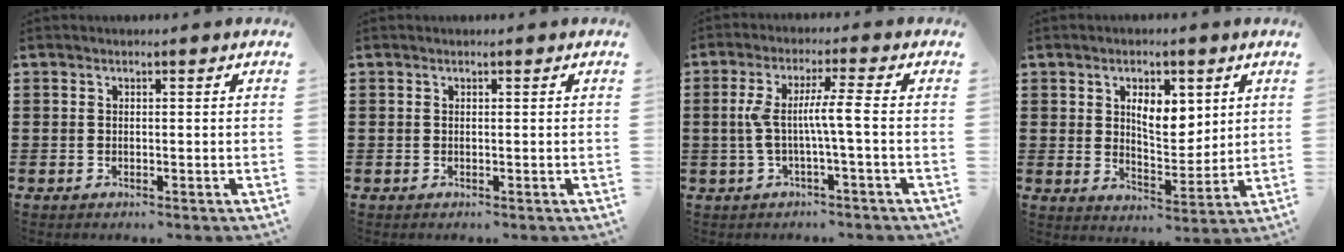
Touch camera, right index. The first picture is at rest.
{"total": 0.0}
{"total": 6.2, "force": [-0.5, -0.3, 6.2], "torque": [-0.123, -0.006, -0.019]}
{"total": 6.5, "force": [2.5, 3.5, 4.9], "torque": [-0.083, 0.002, 0.038]}